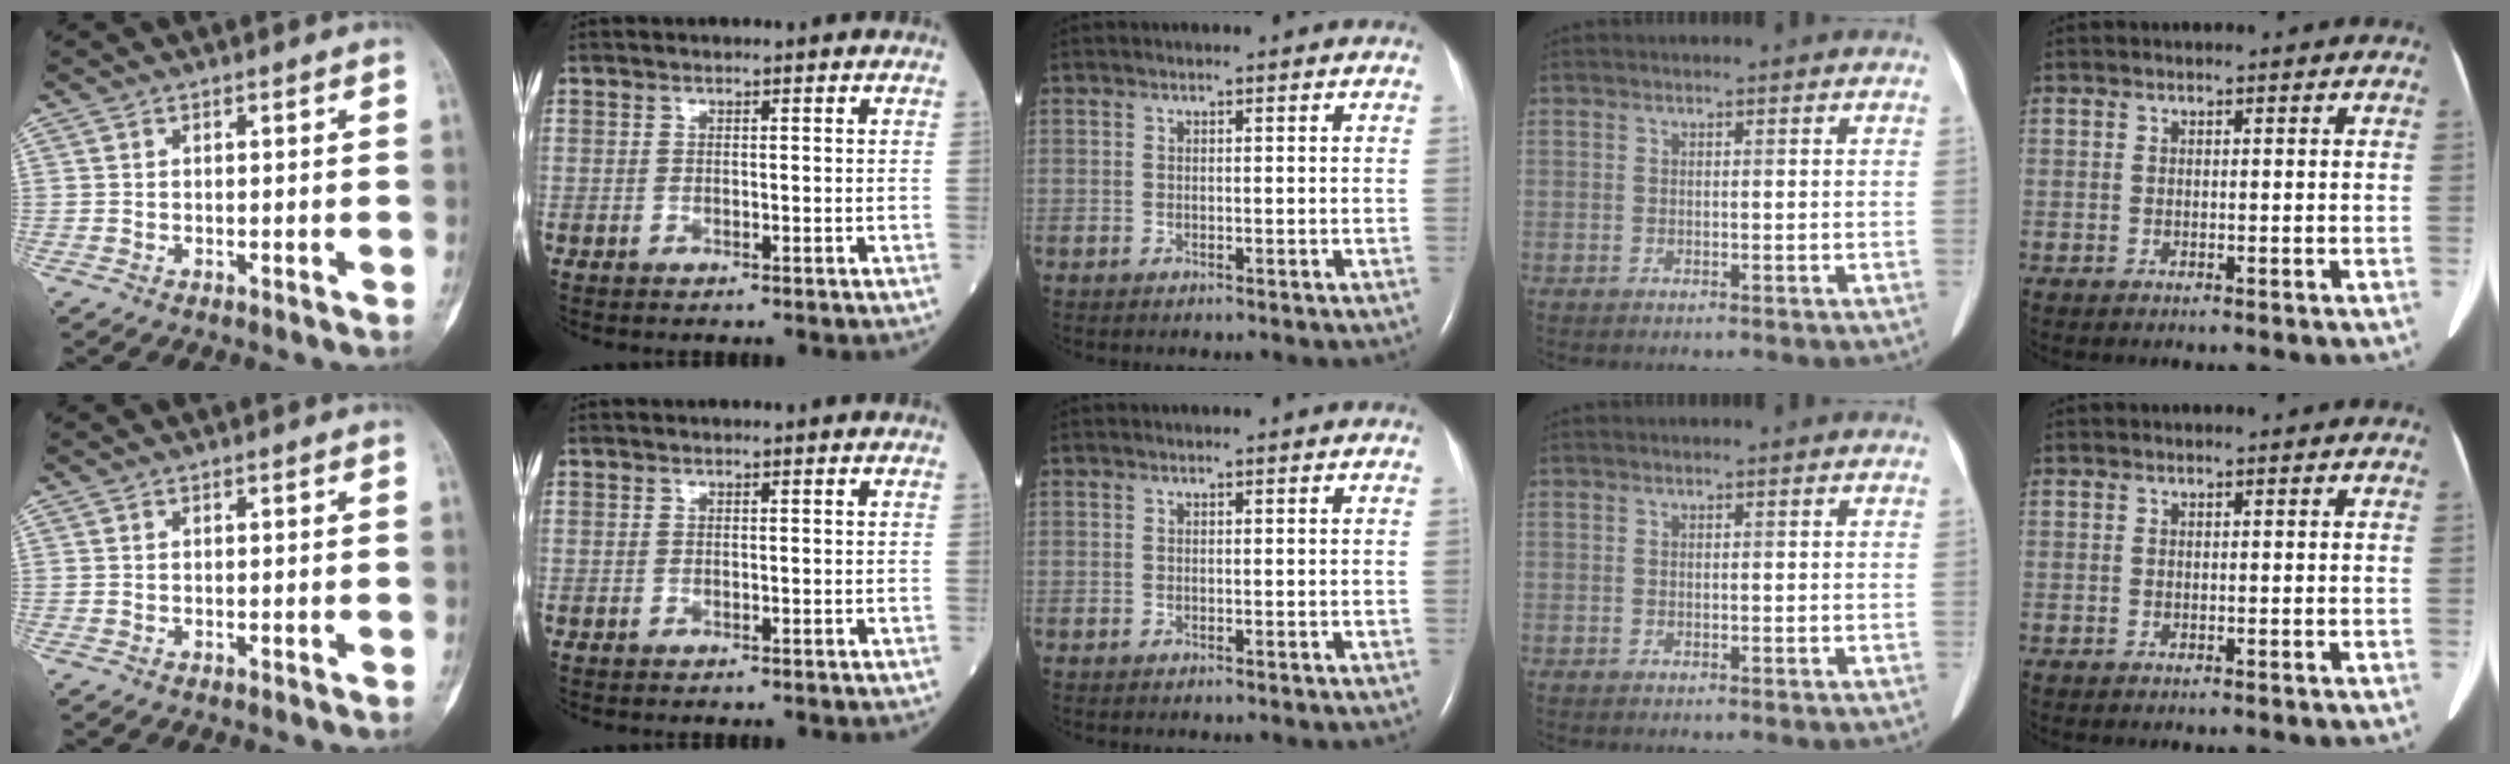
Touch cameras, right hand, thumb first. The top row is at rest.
{}